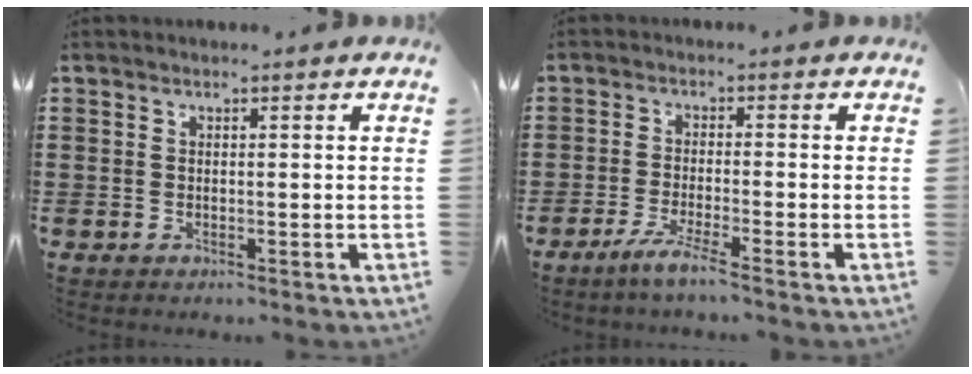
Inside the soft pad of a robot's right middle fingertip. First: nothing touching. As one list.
[{"total": 3.5, "force": [-2.4, -0.3, 2.6], "torque": [-0.055, -0.010, -0.045]}]